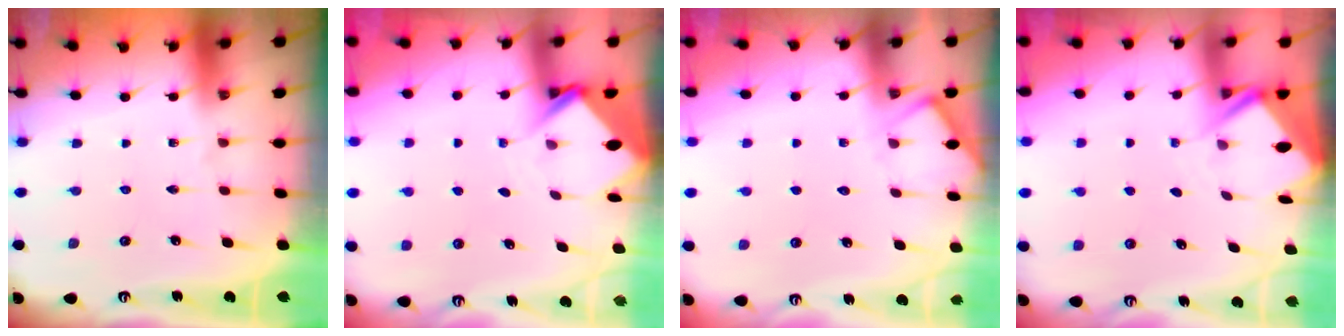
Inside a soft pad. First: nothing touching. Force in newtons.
{"total": 3.9, "press": 3.9, "slide": 0.2}
{"total": 4.6, "press": 4.6, "slide": 0.5}
{"total": 3.1, "press": 3.1, "slide": 0.3}